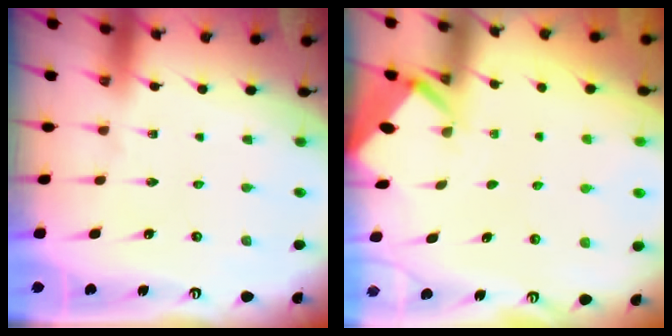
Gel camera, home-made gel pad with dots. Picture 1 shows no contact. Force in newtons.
{"total": 2.5, "press": 2.5, "slide": 0.1}